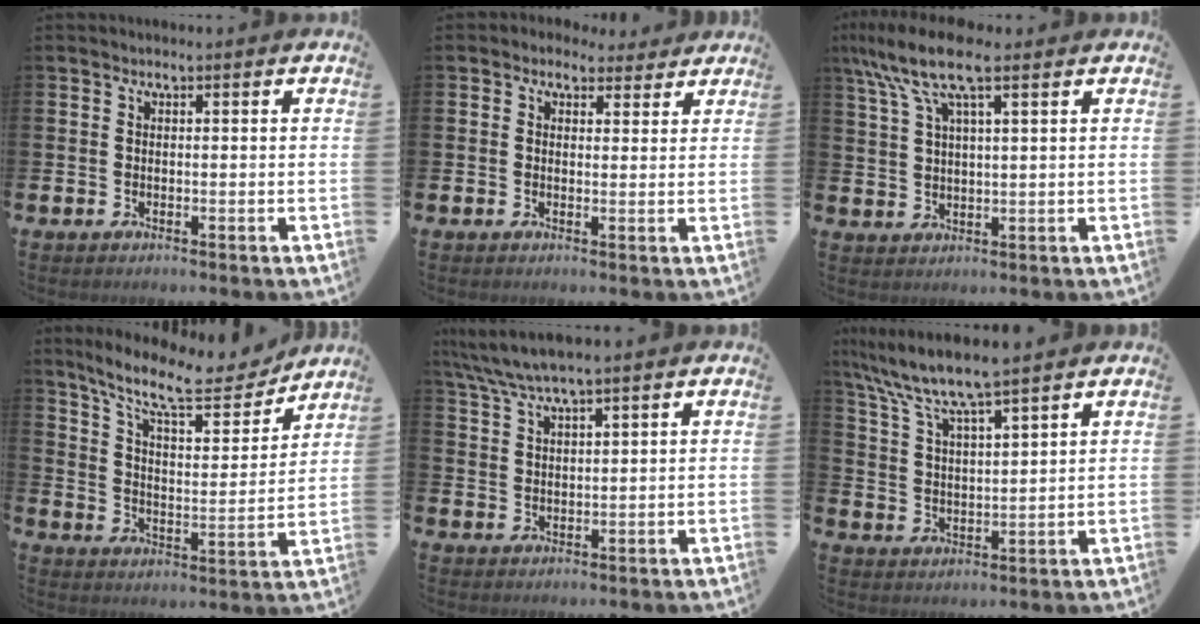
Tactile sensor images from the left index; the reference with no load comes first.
{"total": 2.7, "force": [2.3, 1.5, -0.1], "torque": [0.002, -0.007, 0.038]}
{"total": 8.4, "force": [5.7, 2.1, 5.8], "torque": [-0.125, -0.008, 0.100]}
{"total": 11.8, "force": [10.1, 2.8, 5.3], "torque": [-0.129, -0.059, 0.173]}
{"total": 4.8, "force": [4.3, -0.1, 2.1], "torque": [-0.055, -0.014, 0.078]}
{"total": 7.7, "force": [7.0, 0.2, 3.1], "torque": [-0.089, -0.037, 0.122]}